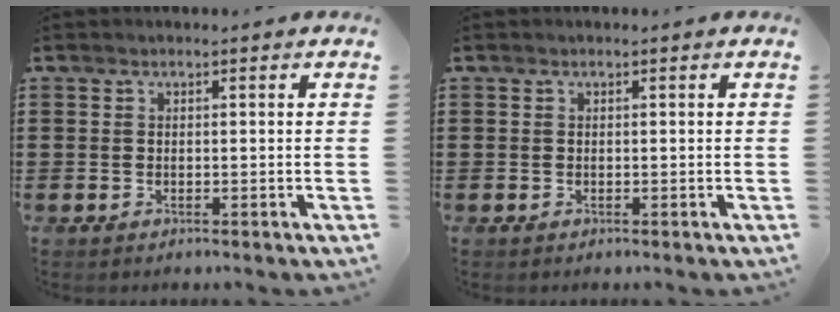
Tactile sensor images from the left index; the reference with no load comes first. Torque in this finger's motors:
{"motor_torque": [-0.08, 0.08, 0.00, 0.00]}